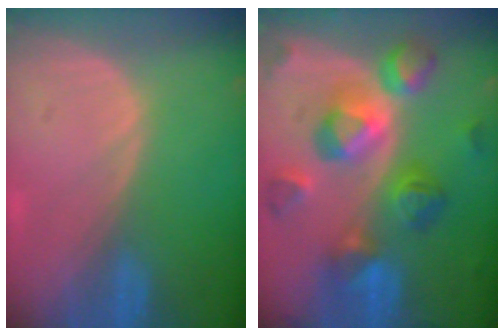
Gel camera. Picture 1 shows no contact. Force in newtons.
{"total": 11.1, "press": 11.1, "slide": 0.9}